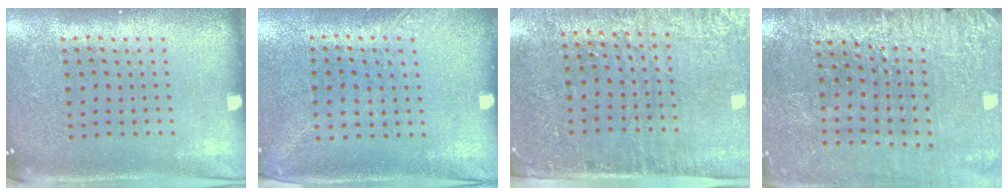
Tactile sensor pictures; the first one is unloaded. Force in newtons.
{"total": 1.3, "press": 1.0, "slide": 0.9}
{"total": 3.0, "press": 2.6, "slide": 1.4}
{"total": 3.0, "press": 3.0, "slide": 0.3}